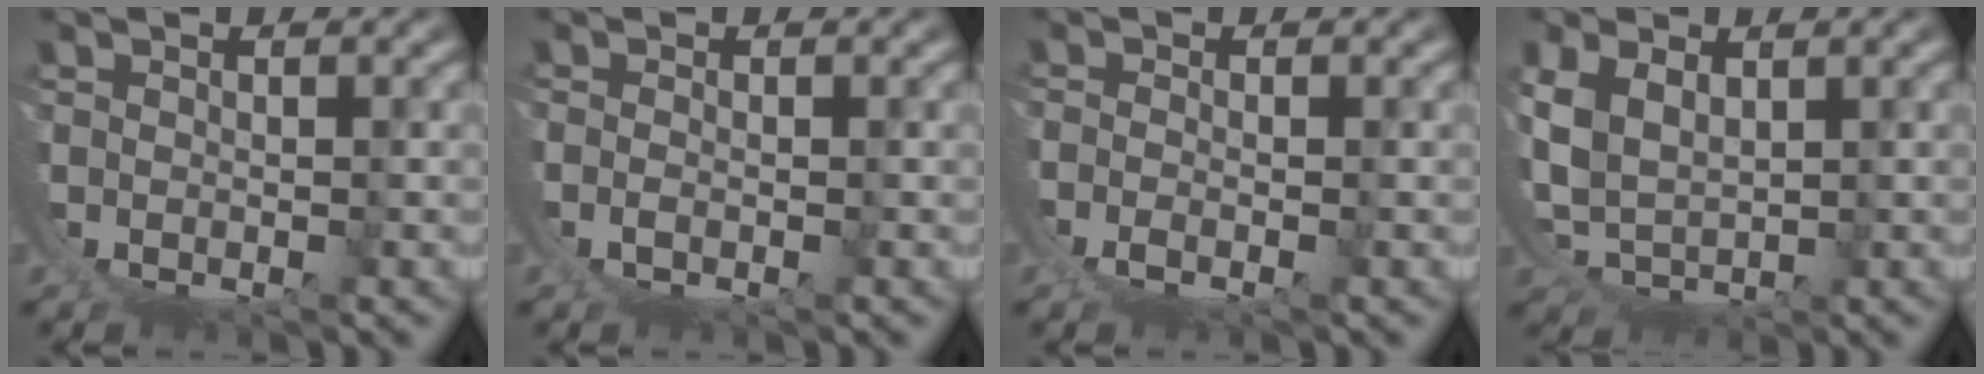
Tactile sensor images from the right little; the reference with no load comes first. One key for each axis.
{"total": 1.1, "fx": 0.4, "fy": 0.4, "fz": 1.0, "tx": -0.024, "ty": -0.003, "tz": 0.009}
{"total": 1.9, "fx": 0.3, "fy": 0.8, "fz": 1.7, "tx": -0.043, "ty": -0.011, "tz": 0.012}
{"total": 4.3, "fx": 3.2, "fy": 2.1, "fz": 2.0, "tx": -0.069, "ty": -0.014, "tz": 0.069}